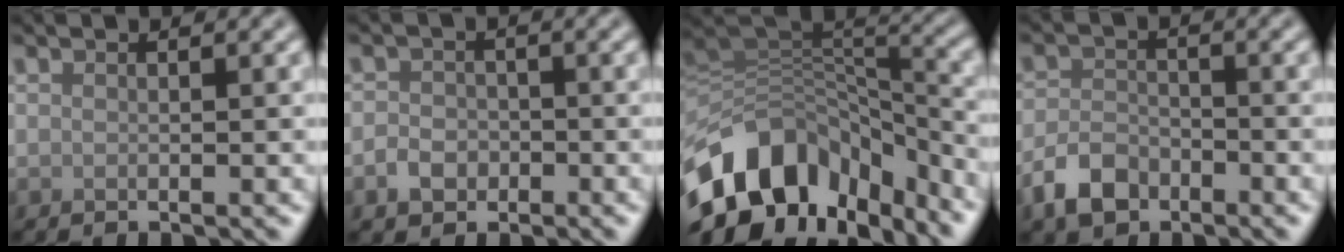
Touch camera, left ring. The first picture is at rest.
{"total": 2.2, "force": [-0.9, 1.8, 0.8], "torque": [-0.009, 0.001, -0.021]}
{"total": 12.8, "force": [-7.2, 8.5, 6.3], "torque": [-0.131, 0.009, -0.119]}
{"total": 3.6, "force": [-2.3, 2.2, 1.7], "torque": [-0.031, -0.002, -0.054]}